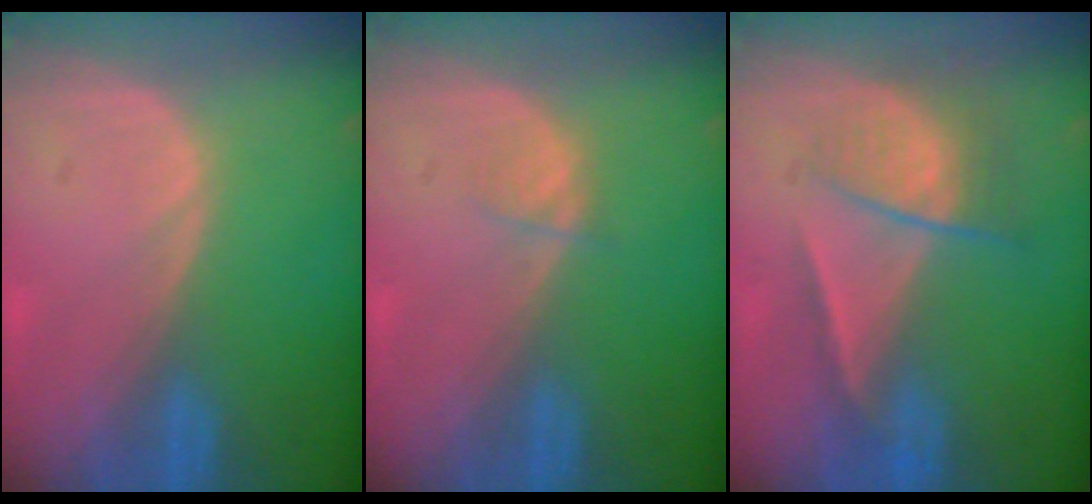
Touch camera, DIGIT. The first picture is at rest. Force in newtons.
{"total": 1.2, "press": 1.2, "slide": 0.2}
{"total": 7.1, "press": 6.0, "slide": 3.8}